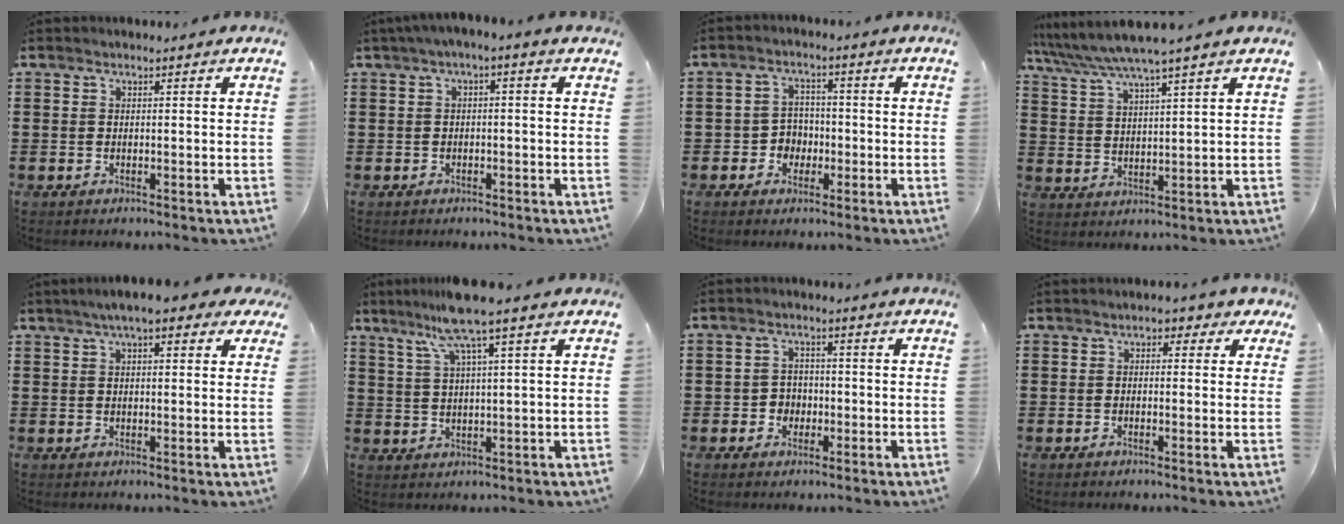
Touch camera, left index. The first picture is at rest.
{"total": 1.7, "force": [-1.0, 0.3, 1.3], "torque": [-0.028, -0.002, -0.024]}
{"total": 3.7, "force": [-1.5, 3.2, 1.1], "torque": [-0.032, 0.008, -0.032]}
{"total": 5.4, "force": [4.7, -0.3, 2.7], "torque": [-0.066, -0.022, 0.081]}
{"total": 5.5, "force": [3.6, 1.1, 4.0], "torque": [-0.078, 0.005, 0.061]}
{"total": 7.8, "force": [4.8, 0.2, 6.2], "torque": [-0.132, 0.003, 0.082]}
{"total": 2.7, "force": [-0.9, 2.4, 0.9], "torque": [-0.024, 0.004, -0.021]}
{"total": 1.9, "force": [0.5, 1.3, 1.2], "torque": [-0.022, 0.005, 0.004]}